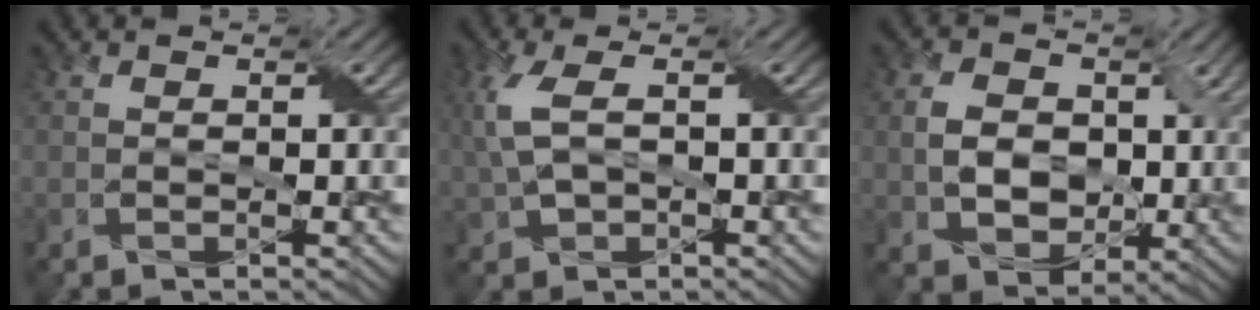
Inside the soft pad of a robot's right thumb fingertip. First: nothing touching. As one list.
[{"total": 5.5, "force": [0.8, 2.7, 4.7], "torque": [-0.131, 0.006, 0.014]}, {"total": 7.1, "force": [0.7, 5.6, 4.3], "torque": [-0.096, -0.005, 0.010]}]